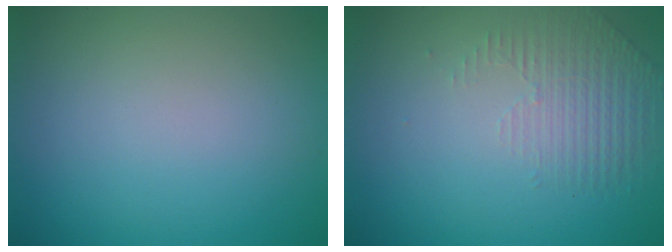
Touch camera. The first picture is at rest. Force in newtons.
{"total": 1.5, "press": 0.9, "slide": 1.2}